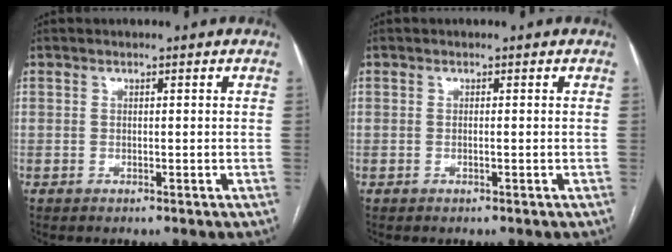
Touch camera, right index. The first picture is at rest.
{"total": 0.0}